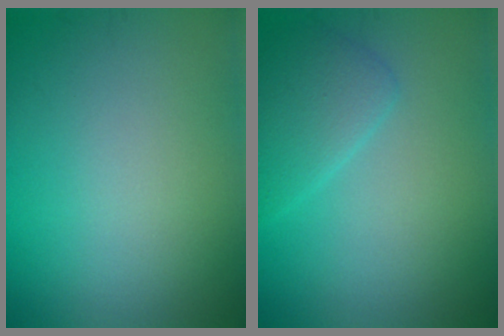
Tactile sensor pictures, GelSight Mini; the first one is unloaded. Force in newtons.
{"total": 2.9, "press": 2.9, "slide": 0.1}